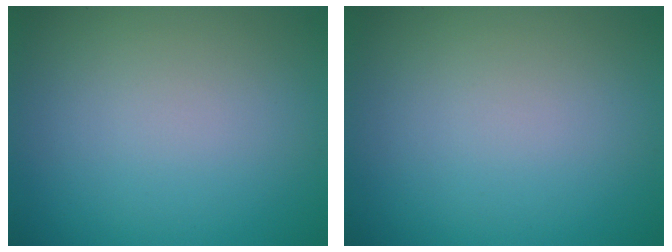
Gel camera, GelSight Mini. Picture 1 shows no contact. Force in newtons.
{"total": 0.0}